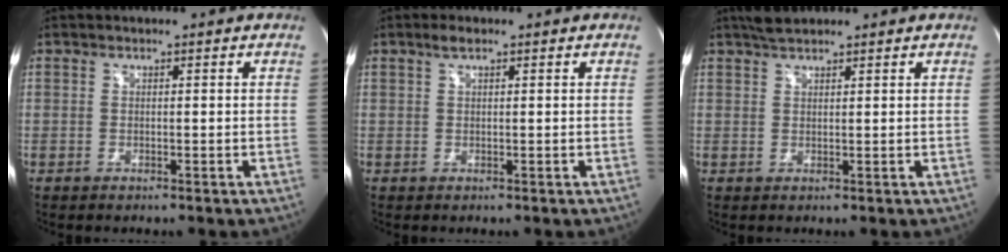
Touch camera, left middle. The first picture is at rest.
{"total": 1.5, "force": [1.0, 0.4, 1.1], "torque": [-0.027, 0.008, 0.019]}
{"total": 2.9, "force": [2.5, 0.6, 1.2], "torque": [-0.029, 0.012, 0.047]}